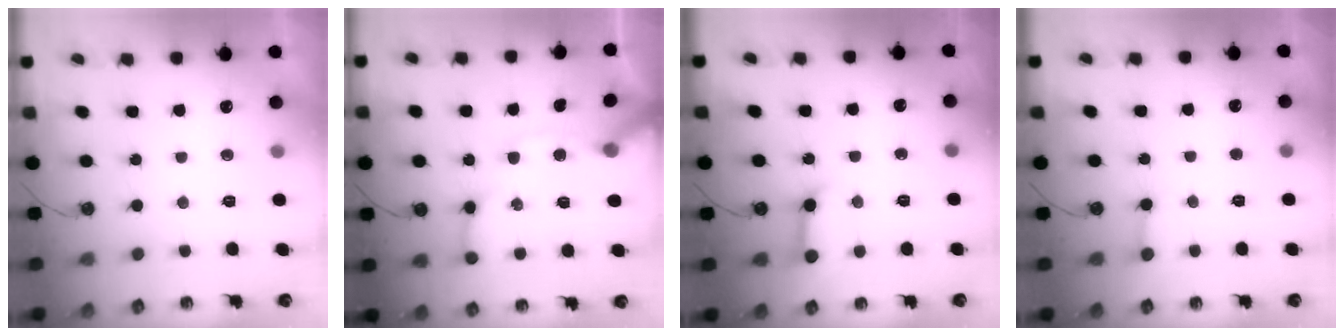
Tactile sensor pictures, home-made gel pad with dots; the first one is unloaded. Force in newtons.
{"total": 15.2, "press": 15.1, "slide": 1.9}
{"total": 8.9, "press": 8.9, "slide": 1.0}
{"total": 2.6, "press": 2.6, "slide": 0.2}